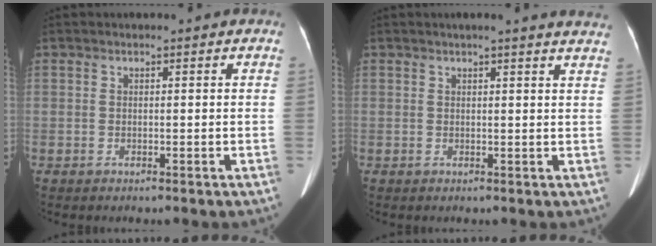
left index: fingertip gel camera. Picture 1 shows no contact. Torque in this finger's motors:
{"motor_torque": [0.10, -0.22, -0.30, -0.09]}